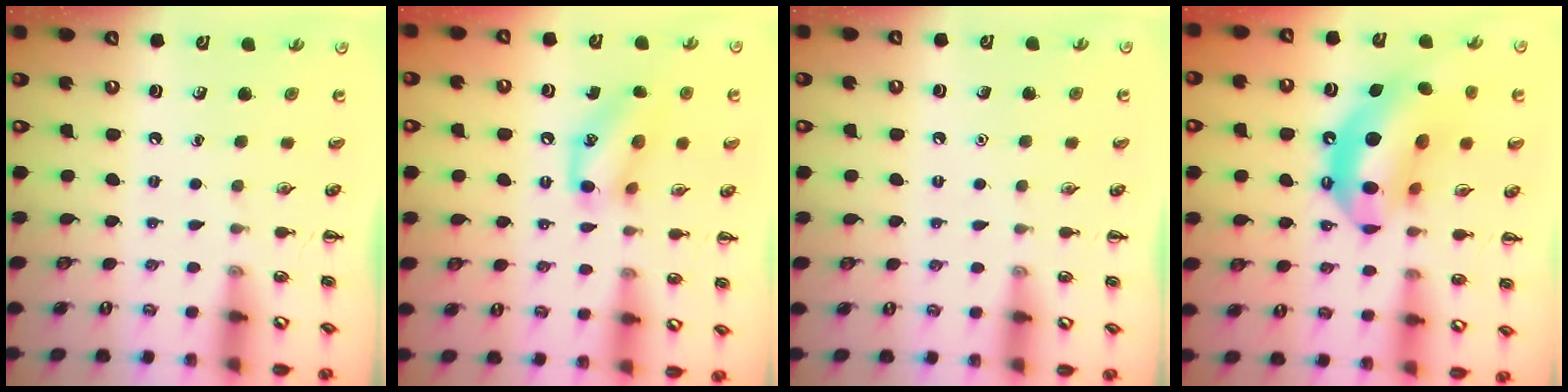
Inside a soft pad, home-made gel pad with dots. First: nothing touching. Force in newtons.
{"total": 13.0, "press": 12.8, "slide": 2.2}
{"total": 1.6, "press": 1.6, "slide": 0.1}
{"total": 18.5, "press": 17.8, "slide": 5.1}